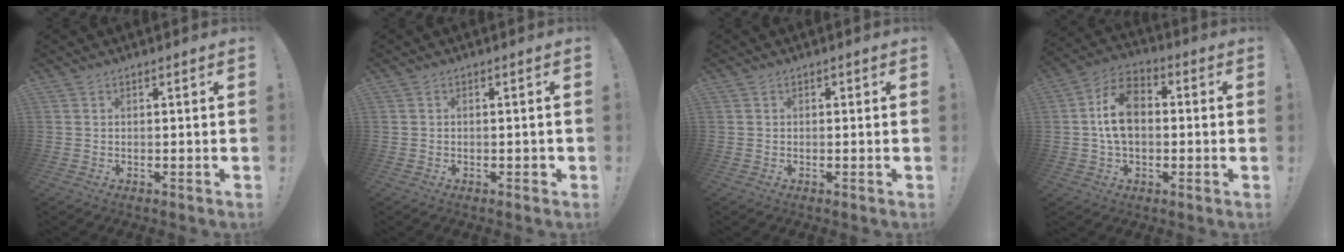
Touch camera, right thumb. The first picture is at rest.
{"total": 1.3, "force": [-0.6, 0.9, 0.7], "torque": [-0.018, 0.007, -0.010]}
{"total": 0.7, "force": [-0.2, 0.7, 0.1], "torque": [-0.001, 0.002, -0.003]}
{"total": 12.8, "force": [0.3, 8.8, 9.2], "torque": [-0.161, 0.017, 0.007]}